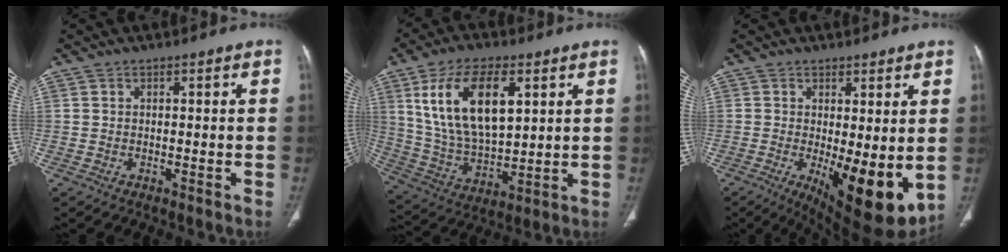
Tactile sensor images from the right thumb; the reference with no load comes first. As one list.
[{"total": 18.8, "force": [6.6, 9.2, 15.0], "torque": [-0.266, -0.019, 0.133]}, {"total": 12.9, "force": [-1.7, 4.7, 11.9], "torque": [-0.167, -0.032, -0.008]}]